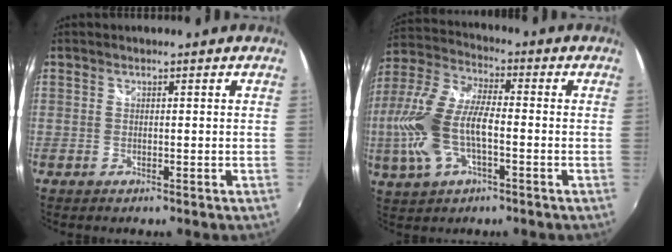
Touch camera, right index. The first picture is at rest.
{"total": 14.9, "force": [-3.3, 6.3, 13.1], "torque": [-0.284, 0.000, -0.064]}